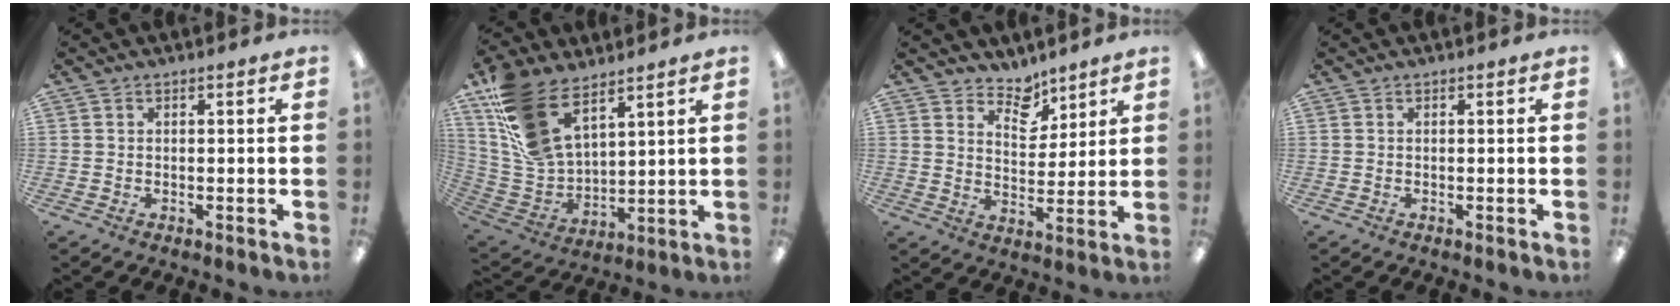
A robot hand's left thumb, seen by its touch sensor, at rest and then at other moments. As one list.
[{"total": 17.5, "force": [11.1, 9.0, 10.1], "torque": [-0.242, -0.048, 0.213]}, {"total": 7.1, "force": [5.9, 3.6, 1.5], "torque": [-0.022, -0.039, 0.107]}, {"total": 0.0}]